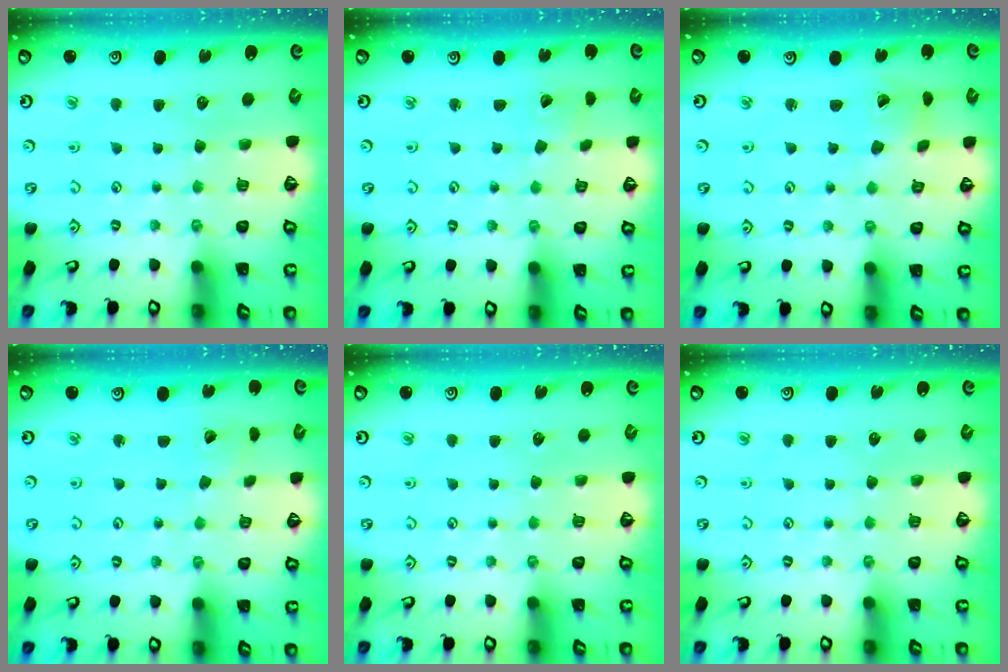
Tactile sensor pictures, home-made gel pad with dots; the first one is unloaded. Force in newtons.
{"total": 2.6, "press": 2.6, "slide": 0.2}
{"total": 1.6, "press": 1.5, "slide": 0.3}
{"total": 2.5, "press": 2.5, "slide": 0.2}
{"total": 0.0}
{"total": 0.0}